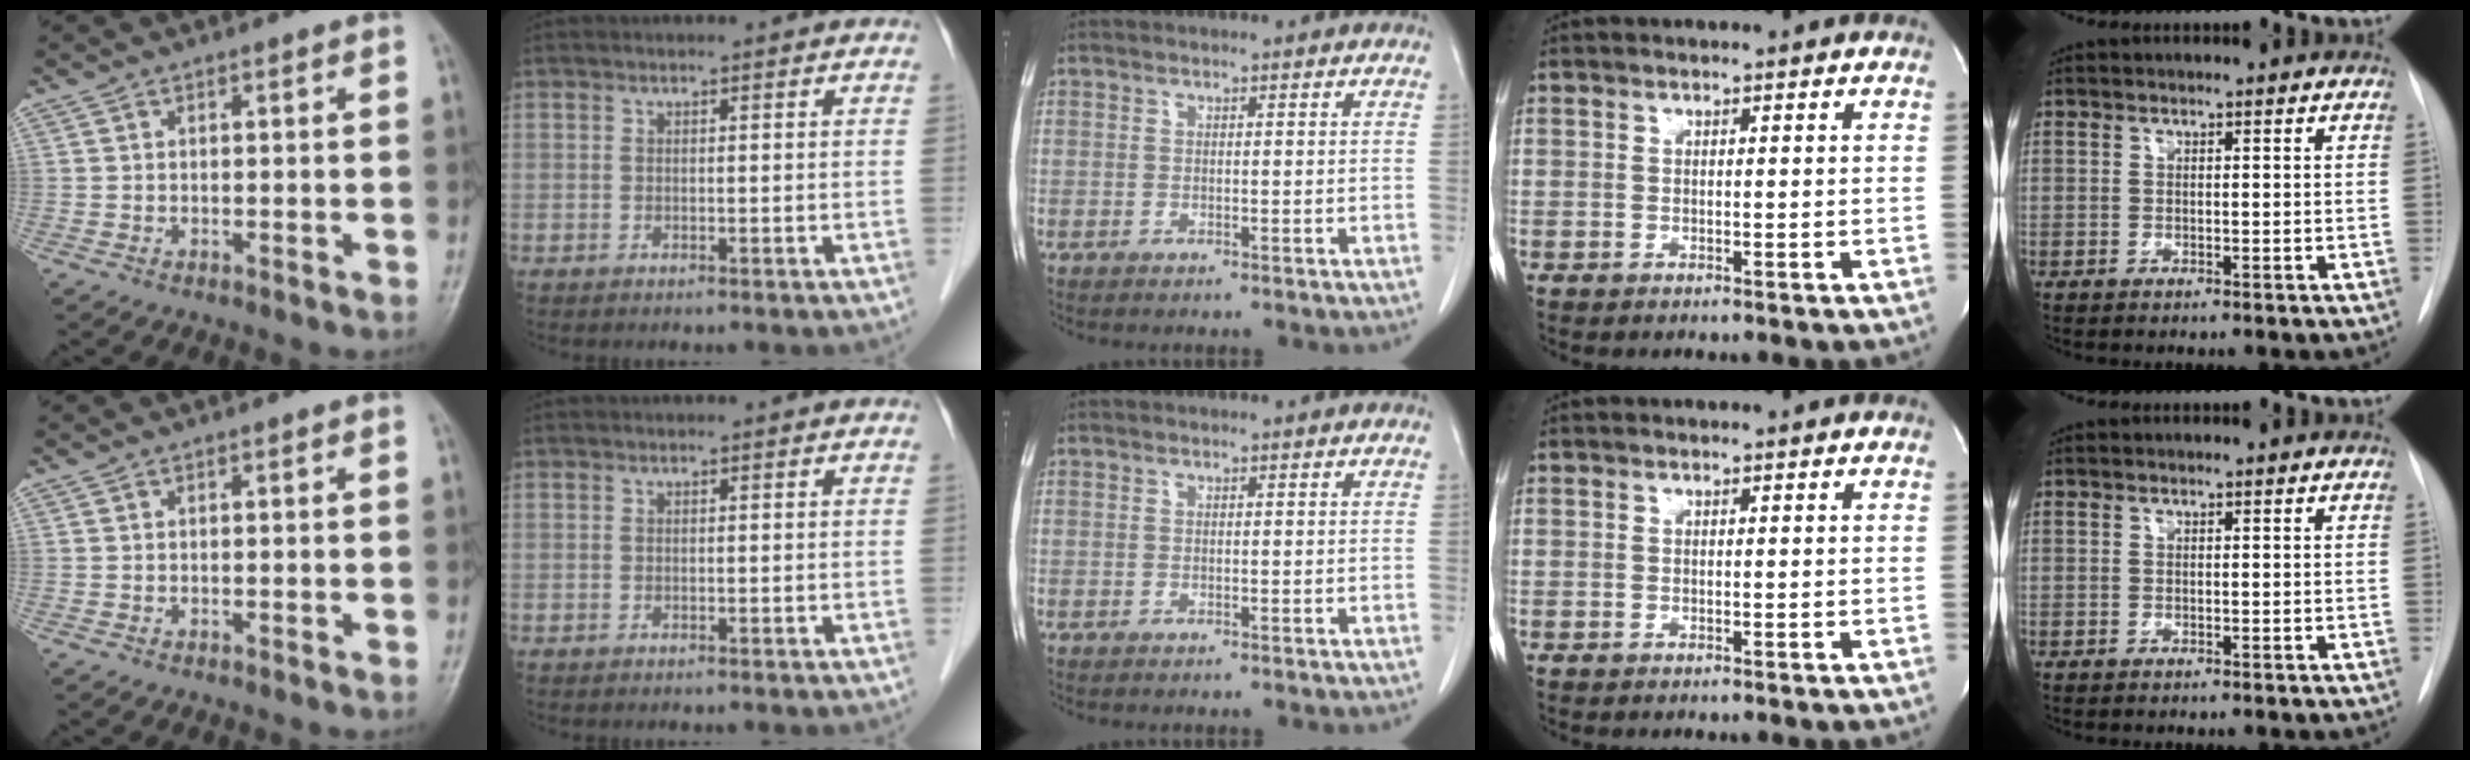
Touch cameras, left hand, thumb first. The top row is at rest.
{}